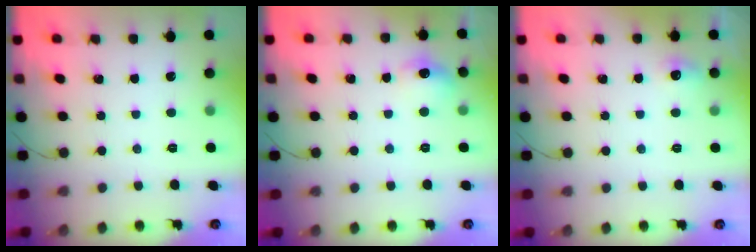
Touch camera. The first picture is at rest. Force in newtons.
{"total": 7.7, "press": 7.6, "slide": 1.6}
{"total": 12.3, "press": 5.1, "slide": 11.2}